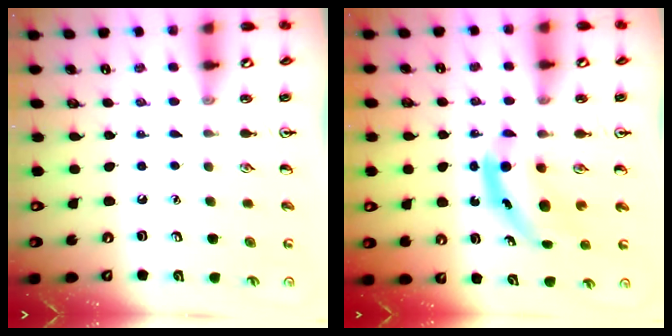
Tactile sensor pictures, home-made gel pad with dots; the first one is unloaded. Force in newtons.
{"total": 5.9, "press": 5.9, "slide": 0.8}